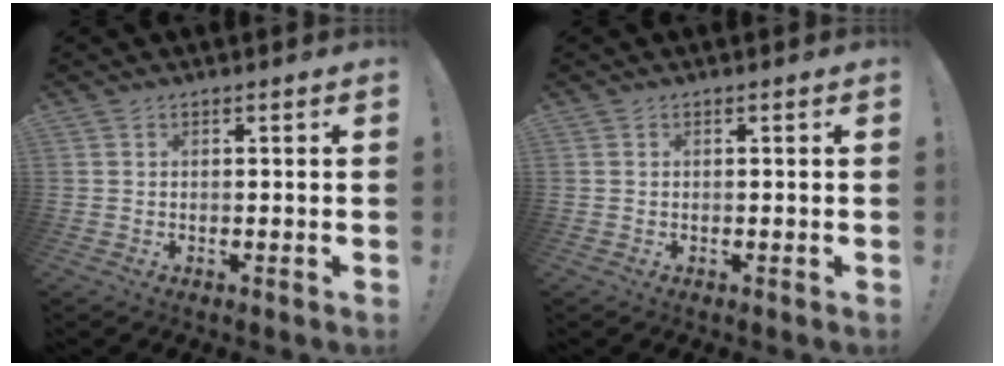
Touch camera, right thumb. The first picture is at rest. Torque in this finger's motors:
{"motor_torque": [-0.23, -0.07, 0.02, 0.00, 0.00]}